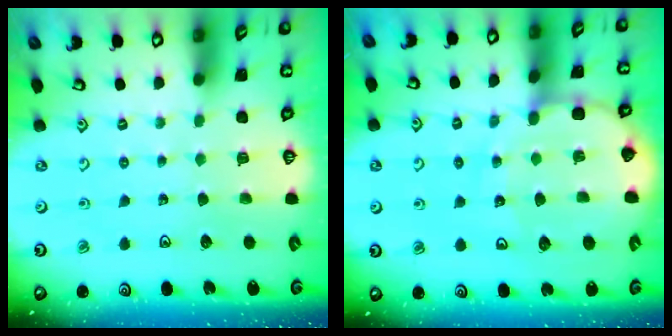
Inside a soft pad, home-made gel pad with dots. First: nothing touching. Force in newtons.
{"total": 11.7, "press": 11.6, "slide": 1.4}